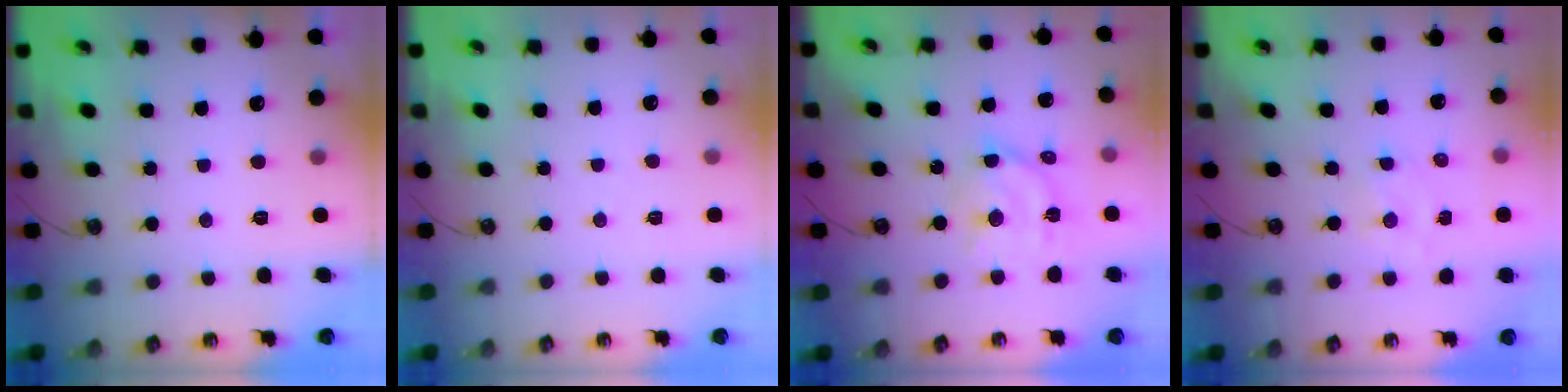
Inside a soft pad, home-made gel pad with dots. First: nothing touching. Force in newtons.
{"total": 2.6, "press": 2.6, "slide": 0.4}
{"total": 12.6, "press": 12.5, "slide": 1.2}
{"total": 2.3, "press": 2.3, "slide": 0.4}